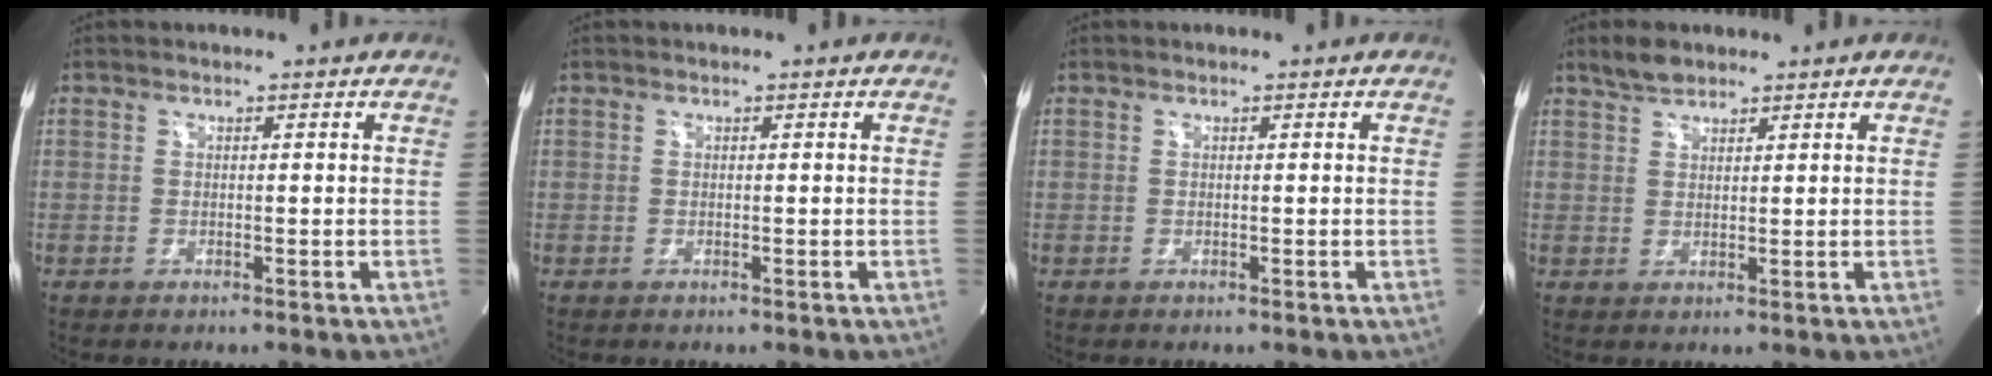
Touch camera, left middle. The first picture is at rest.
{"total": 0.0}
{"total": 0.0}
{"total": 3.1, "force": [2.7, 1.2, 1.2], "torque": [-0.030, 0.010, 0.052]}